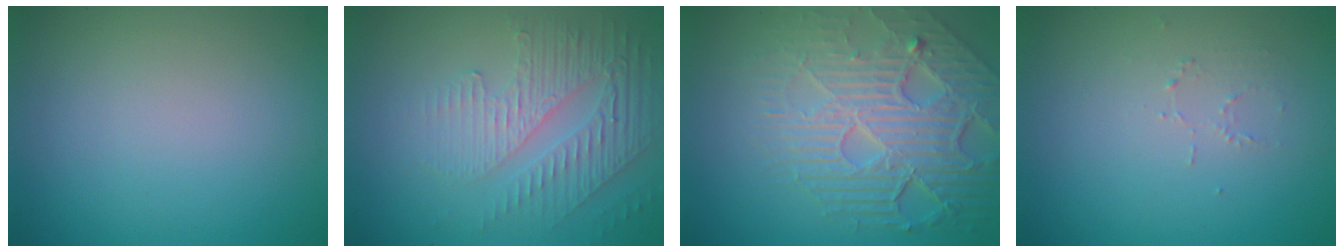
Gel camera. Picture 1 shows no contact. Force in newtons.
{"total": 5.3, "press": 3.3, "slide": 4.2}
{"total": 8.4, "press": 5.7, "slide": 6.1}
{"total": 0.7, "press": 0.4, "slide": 0.6}